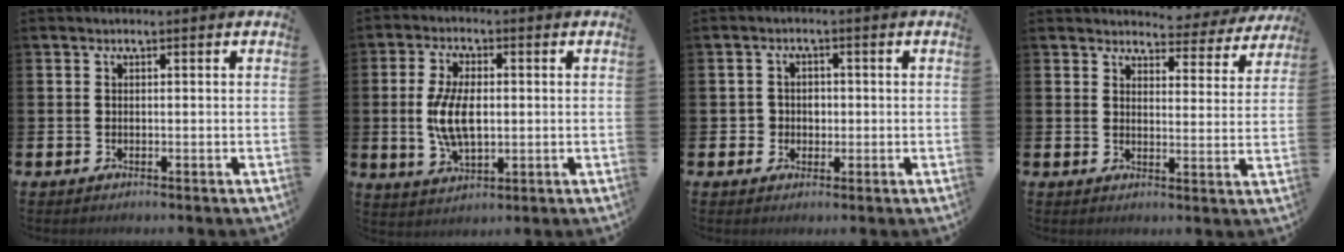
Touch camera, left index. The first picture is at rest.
{"total": 7.6, "force": [0.3, 3.9, 6.6], "torque": [-0.144, 0.005, 0.001]}
{"total": 2.3, "force": [-0.1, 2.3, 0.3], "torque": [-0.008, 0.007, -0.008]}
{"total": 3.6, "force": [3.5, 1.1, 0.1], "torque": [-0.003, -0.031, 0.055]}